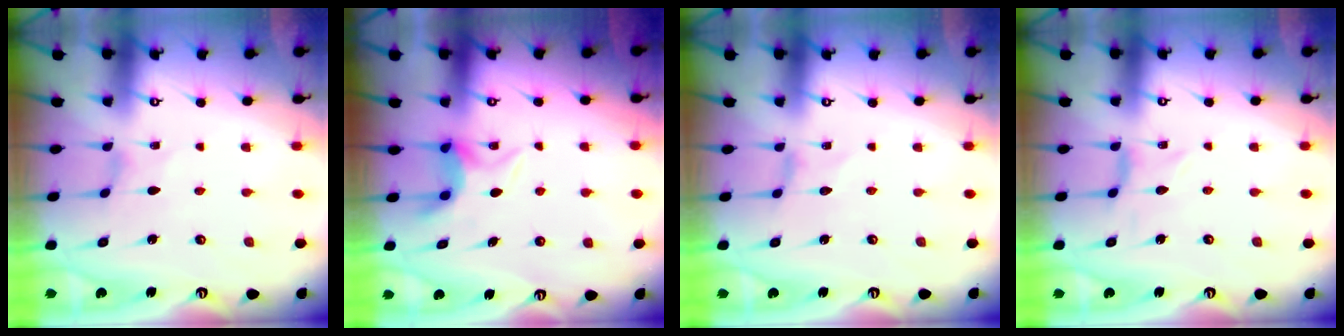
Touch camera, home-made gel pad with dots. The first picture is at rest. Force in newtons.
{"total": 6.4, "press": 6.4, "slide": 0.1}
{"total": 0.0}
{"total": 0.0}